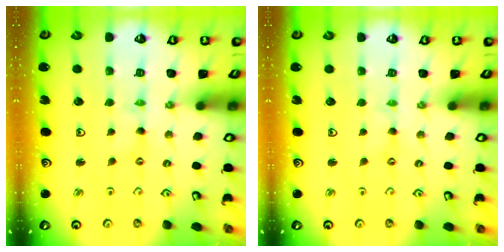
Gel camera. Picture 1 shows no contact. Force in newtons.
{"total": 1.1, "press": 1.1, "slide": 0.2}